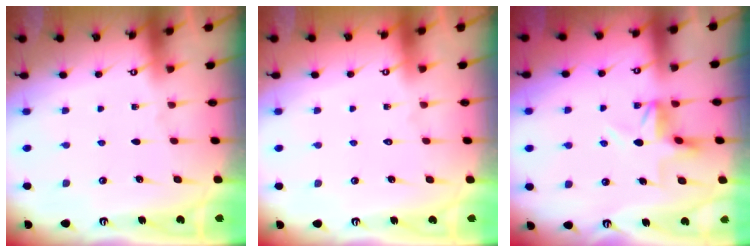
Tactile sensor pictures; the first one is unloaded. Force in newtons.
{"total": 1.5, "press": 1.5, "slide": 0.1}
{"total": 3.9, "press": 3.9, "slide": 0.4}